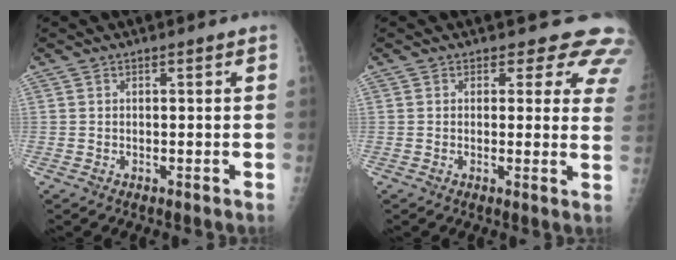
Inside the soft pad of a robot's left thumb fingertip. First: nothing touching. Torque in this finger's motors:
{"motor_torque": [0.29, 0.12, 0.18, 0.02, 0.10]}